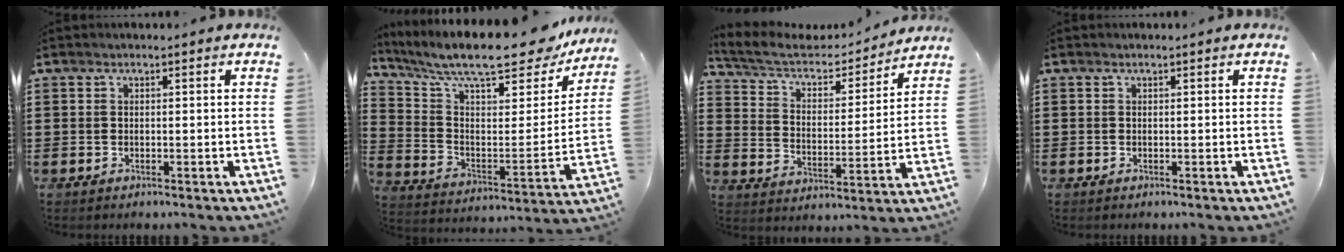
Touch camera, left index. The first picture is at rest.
{"total": 9.6, "force": [7.8, 1.2, 5.5], "torque": [-0.134, -0.065, 0.125]}
{"total": 5.2, "force": [4.4, 1.9, 2.0], "torque": [-0.064, -0.030, 0.069]}
{"total": 0.0}